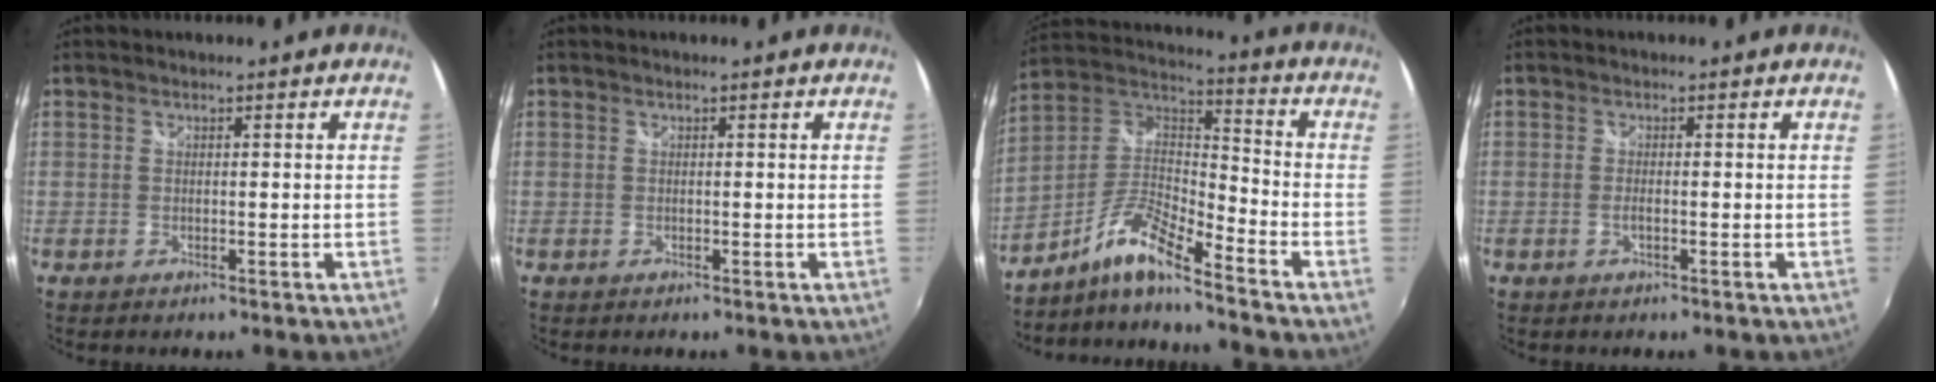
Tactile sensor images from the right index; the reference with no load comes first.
{"total": 0.0}
{"total": 11.1, "force": [-7.9, 1.3, 7.6], "torque": [-0.161, 0.009, -0.163]}
{"total": 1.2, "force": [-0.5, 0.2, 1.1], "torque": [-0.026, 0.000, -0.007]}